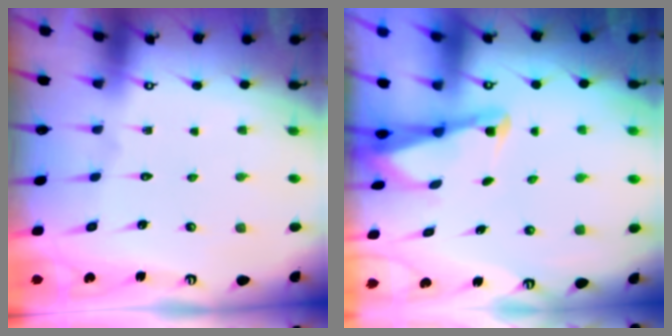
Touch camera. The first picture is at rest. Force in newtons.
{"total": 1.8, "press": 1.8, "slide": 0.1}